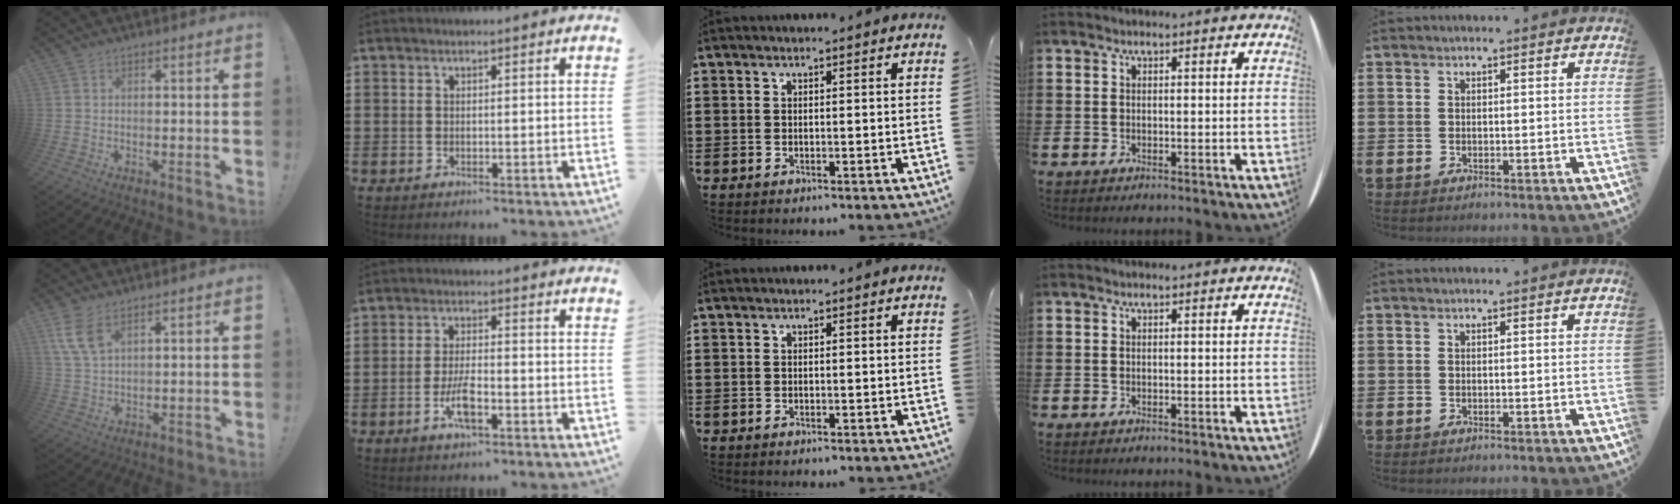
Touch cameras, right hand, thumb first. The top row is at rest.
{"thumb": {"total": 7.5, "force": [4.3, 3.4, 5.1], "torque": [-0.102, -0.014, 0.082]}, "index": {"total": 5.2, "force": [-2.1, 1.4, 4.6], "torque": [-0.097, -0.004, -0.041]}}